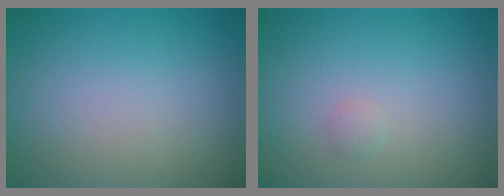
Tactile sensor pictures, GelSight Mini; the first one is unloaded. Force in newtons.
{"total": 0.6, "press": 0.6, "slide": 0.0}